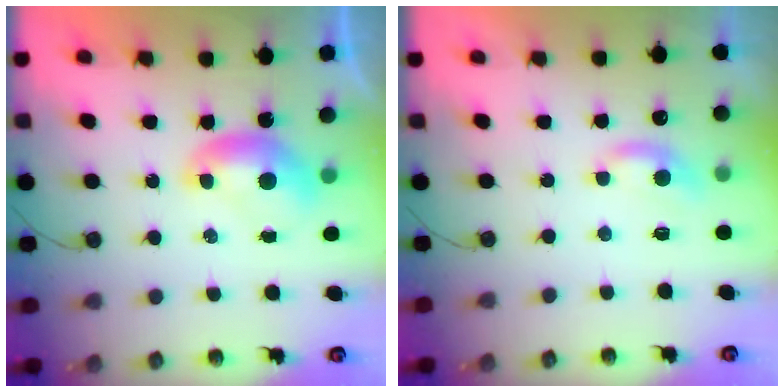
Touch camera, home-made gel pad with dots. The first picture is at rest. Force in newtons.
{"total": 0.9, "press": 0.1, "slide": 0.9}